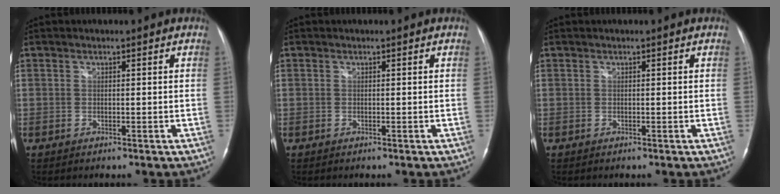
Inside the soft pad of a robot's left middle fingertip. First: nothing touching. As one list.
[{"total": 0.0}, {"total": 0.0}]